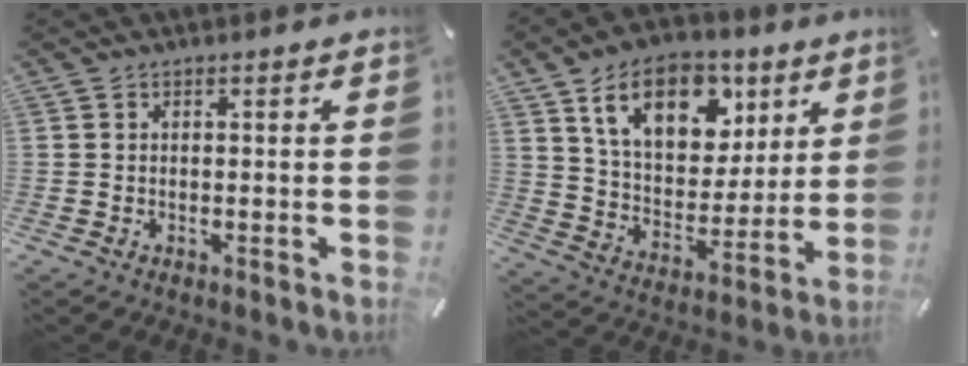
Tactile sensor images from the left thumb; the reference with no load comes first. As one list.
[{"total": 17.3, "force": [9.4, 11.2, 9.3], "torque": [-0.157, -0.033, 0.169]}]